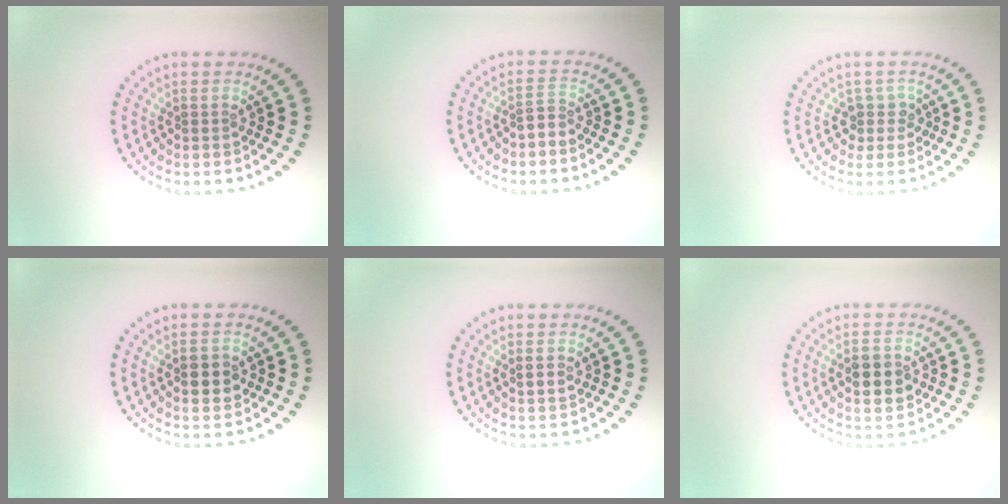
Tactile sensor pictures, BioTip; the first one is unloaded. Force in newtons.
{"total": 1.2, "press": 0.7, "slide": 1.0}
{"total": 1.9, "press": 1.5, "slide": 1.2}
{"total": 2.4, "press": 2.4, "slide": 0.1}
{"total": 1.1, "press": 1.1, "slide": 0.3}
{"total": 3.8, "press": 3.8, "slide": 0.2}